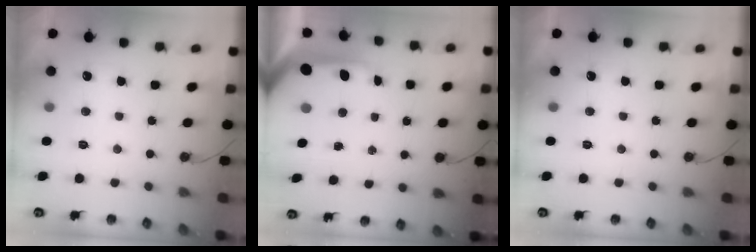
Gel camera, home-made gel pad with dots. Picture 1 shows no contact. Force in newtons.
{"total": 7.8, "press": 7.8, "slide": 0.7}
{"total": 0.0}